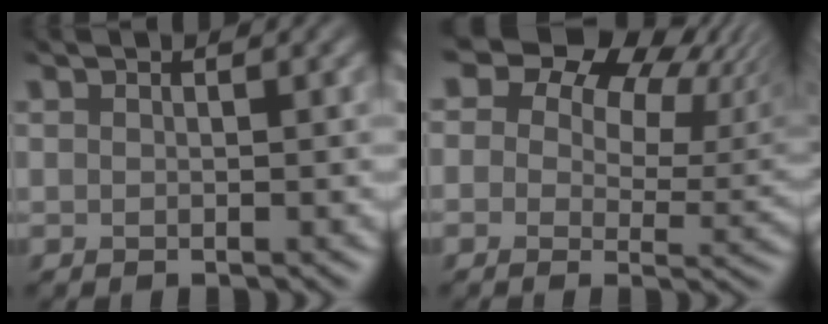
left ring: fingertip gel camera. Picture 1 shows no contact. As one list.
[{"total": 11.1, "force": [6.2, 6.8, 6.3], "torque": [-0.098, -0.001, 0.085]}]